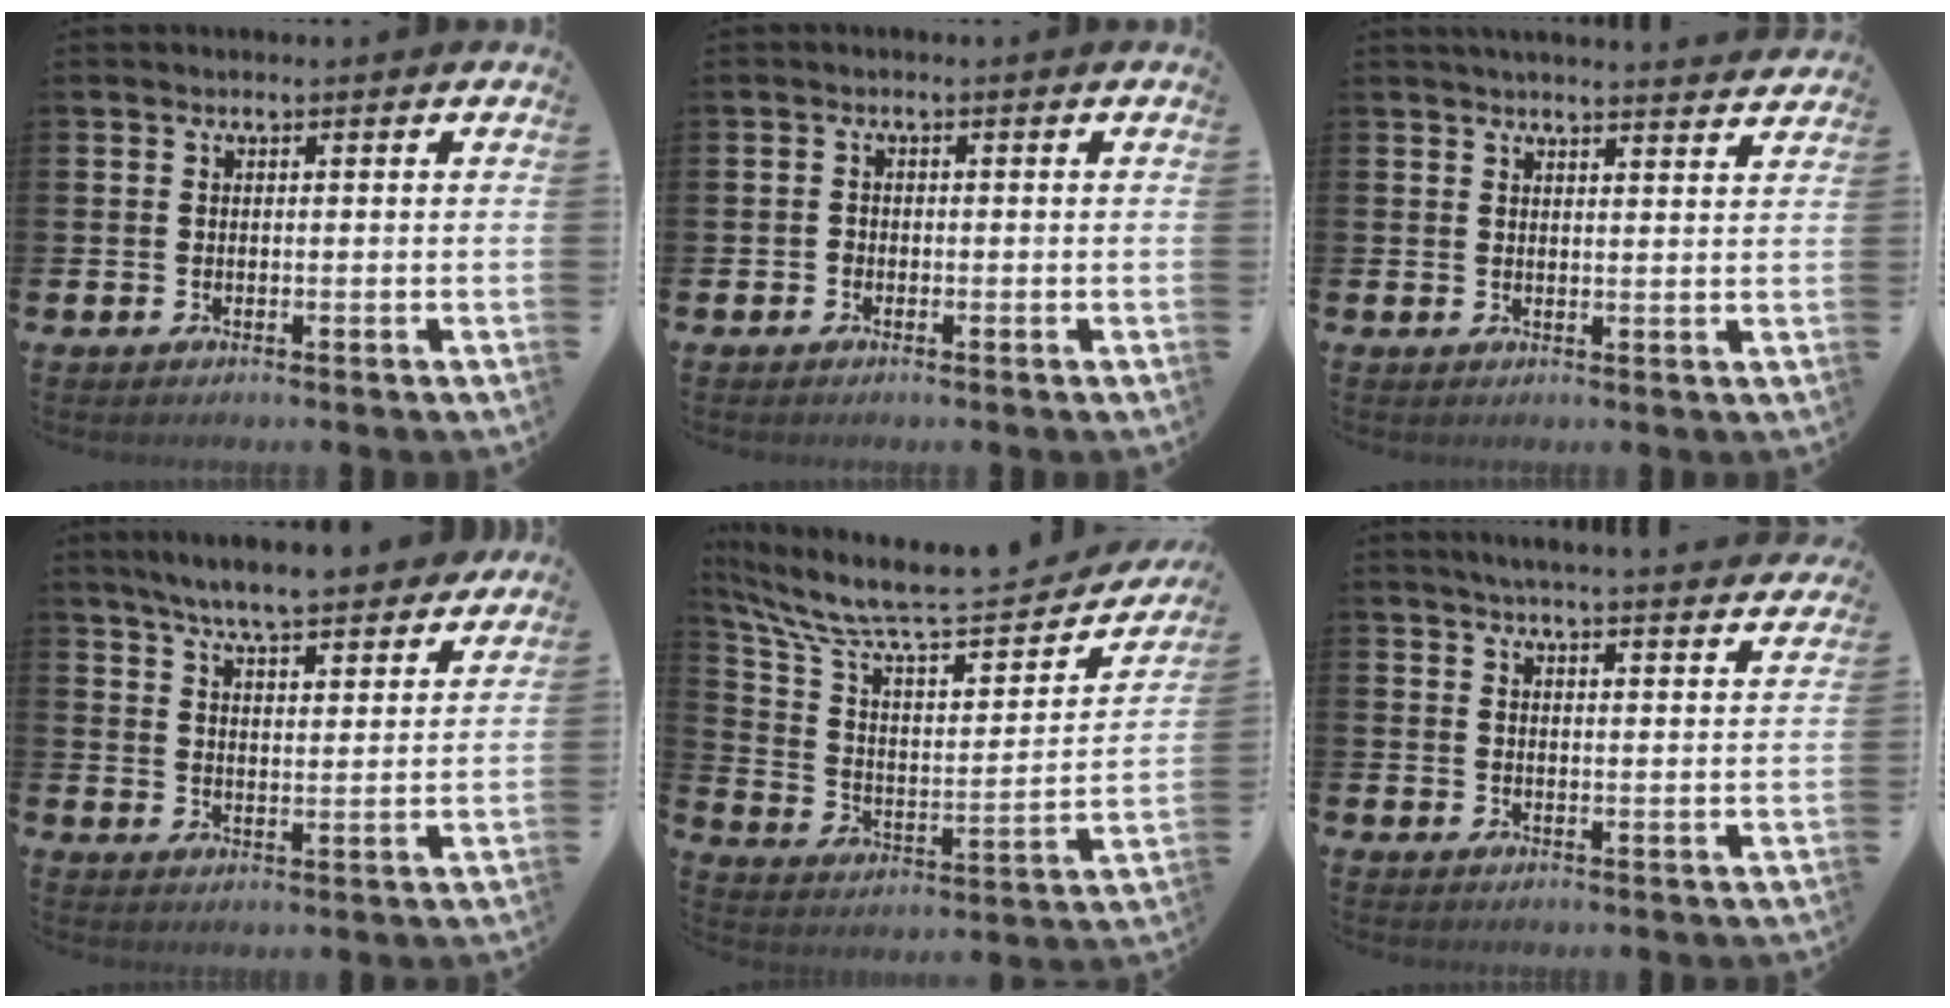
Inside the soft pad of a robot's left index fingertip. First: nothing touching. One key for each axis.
{"total": 1.0, "fx": -0.6, "fy": 0.7, "fz": 0.1, "tx": 0.005, "ty": 0.001, "tz": -0.016}
{"total": 3.3, "fx": 3.3, "fy": -0.2, "fz": 0.3, "tx": -0.001, "ty": -0.022, "tz": 0.058}
{"total": 7.3, "fx": 7.0, "fy": 0.4, "fz": 2.0, "tx": -0.058, "ty": -0.045, "tz": 0.123}
{"total": 8.0, "fx": 7.0, "fy": 2.2, "fz": 3.3, "tx": -0.097, "ty": -0.071, "tz": 0.111}
{"total": 4.9, "fx": 4.8, "fy": -0.6, "fz": 1.0, "tx": -0.020, "ty": -0.034, "tz": 0.082}